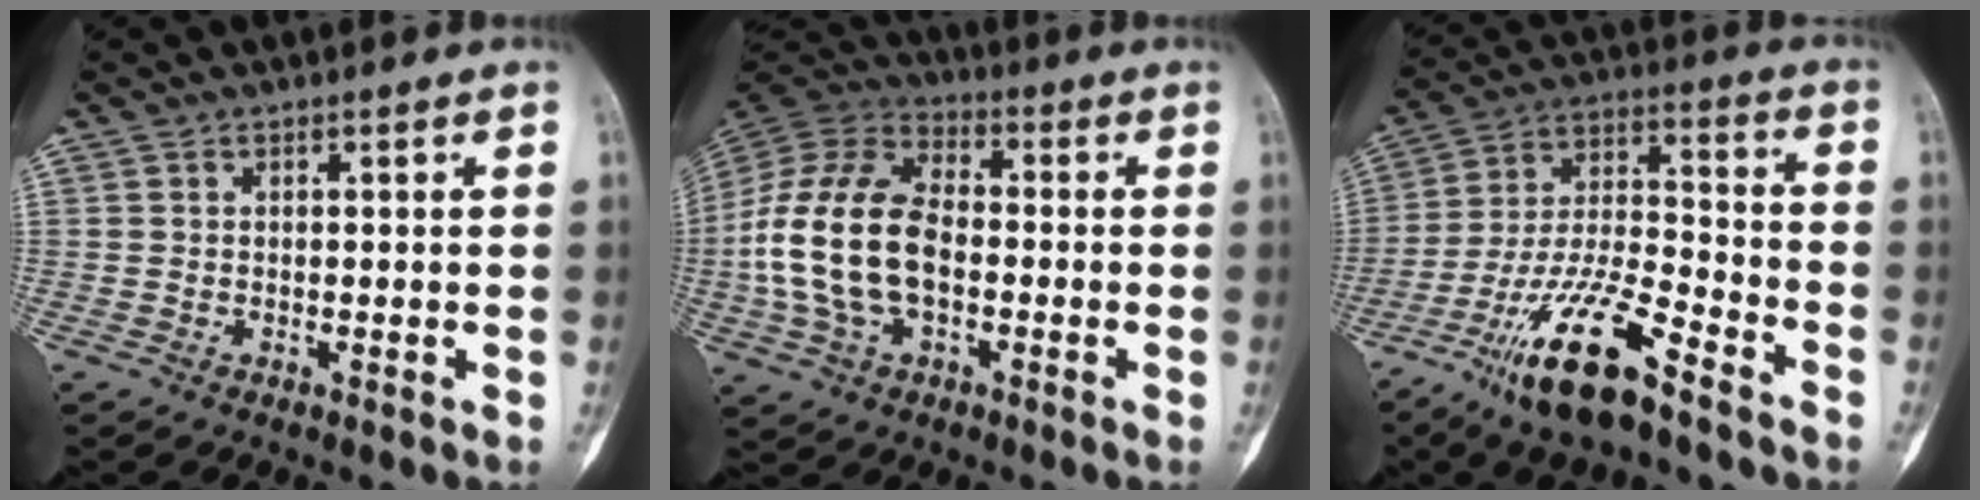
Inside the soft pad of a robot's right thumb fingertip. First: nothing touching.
{"total": 18.4, "force": [-2.2, 11.3, 14.3], "torque": [-0.289, 0.027, -0.042]}
{"total": 16.8, "force": [-11.0, 4.1, 12.1], "torque": [-0.233, 0.065, -0.203]}